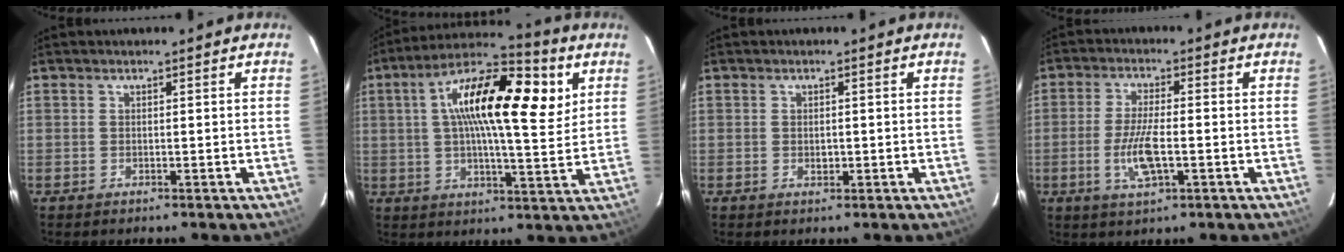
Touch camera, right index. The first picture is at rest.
{"total": 18.6, "force": [5.7, 5.7, 16.8], "torque": [-0.283, 0.031, 0.075]}
{"total": 1.2, "force": [-0.1, 0.9, 0.8], "torque": [-0.013, 0.002, -0.001]}
{"total": 7.7, "force": [-2.1, 2.2, 7.1], "torque": [-0.146, -0.007, -0.040]}